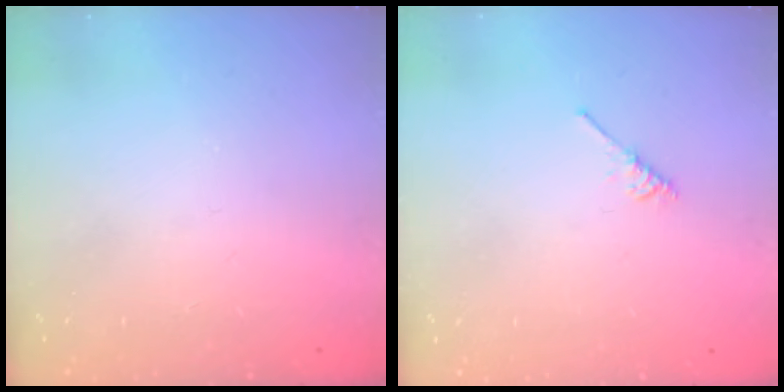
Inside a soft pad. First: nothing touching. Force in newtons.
{"total": 2.1, "press": 2.1, "slide": 0.4}